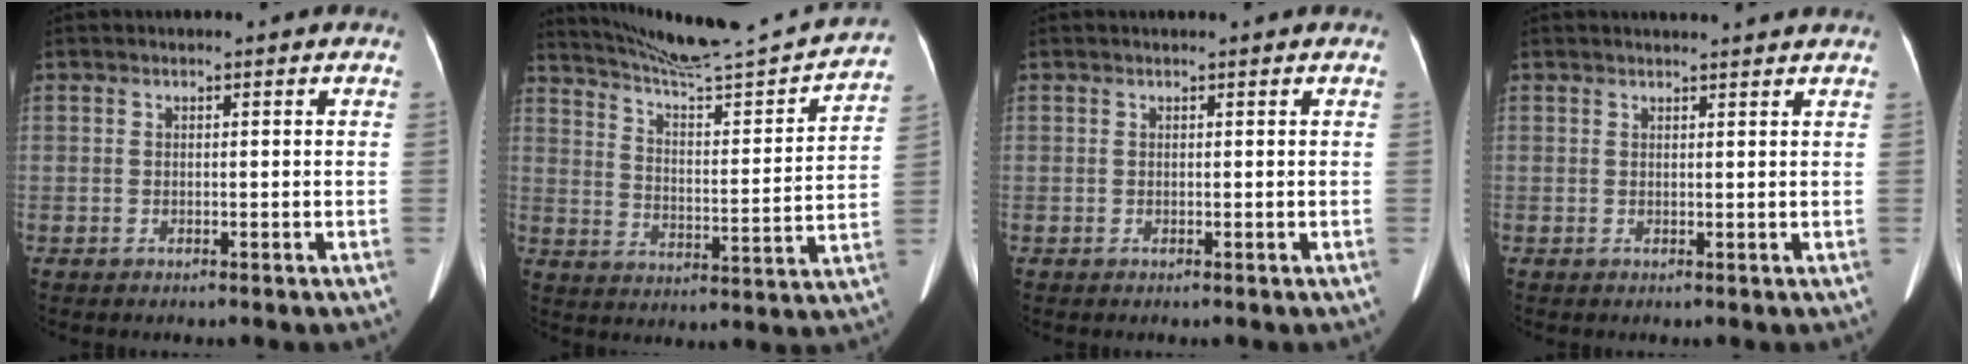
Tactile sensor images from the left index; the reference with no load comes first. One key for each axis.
{"total": 21.4, "fx": 20.0, "fy": -0.1, "fz": 7.5, "tx": -0.123, "ty": -0.043, "tz": 0.282}
{"total": 0.7, "fx": 0.6, "fy": 0.1, "fz": 0.3, "tx": -0.006, "ty": 0.012, "tz": 0.011}
{"total": 5.3, "fx": 5.1, "fy": -0.1, "fz": 1.6, "tx": -0.020, "ty": 0.017, "tz": 0.053}